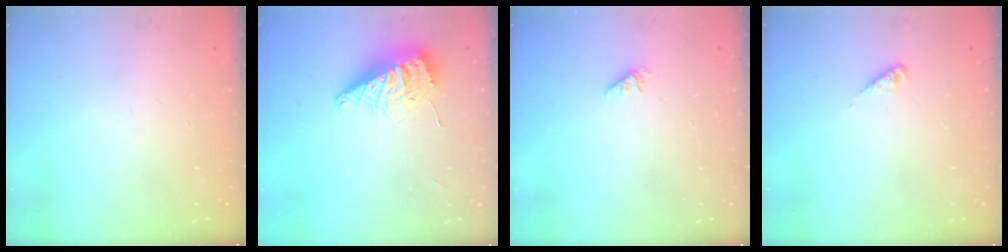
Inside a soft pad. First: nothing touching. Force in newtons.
{"total": 9.8, "press": 9.8, "slide": 1.1}
{"total": 1.1, "press": 1.1, "slide": 0.1}
{"total": 1.8, "press": 1.7, "slide": 0.4}